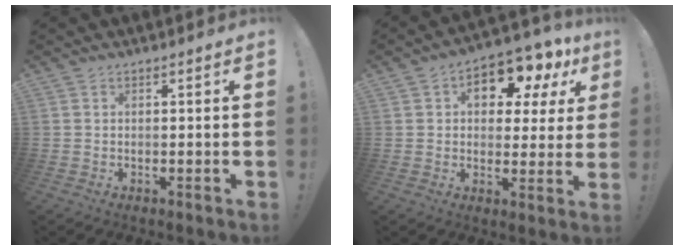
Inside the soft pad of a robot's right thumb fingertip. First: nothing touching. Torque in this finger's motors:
{"motor_torque": [0.77, 2.57, 0.43, -0.07, 0.00]}